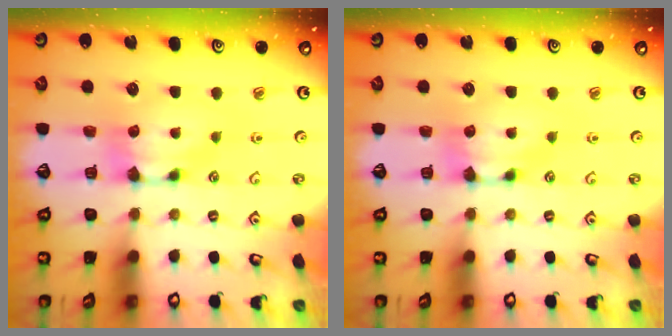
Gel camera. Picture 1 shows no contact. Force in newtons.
{"total": 0.0}